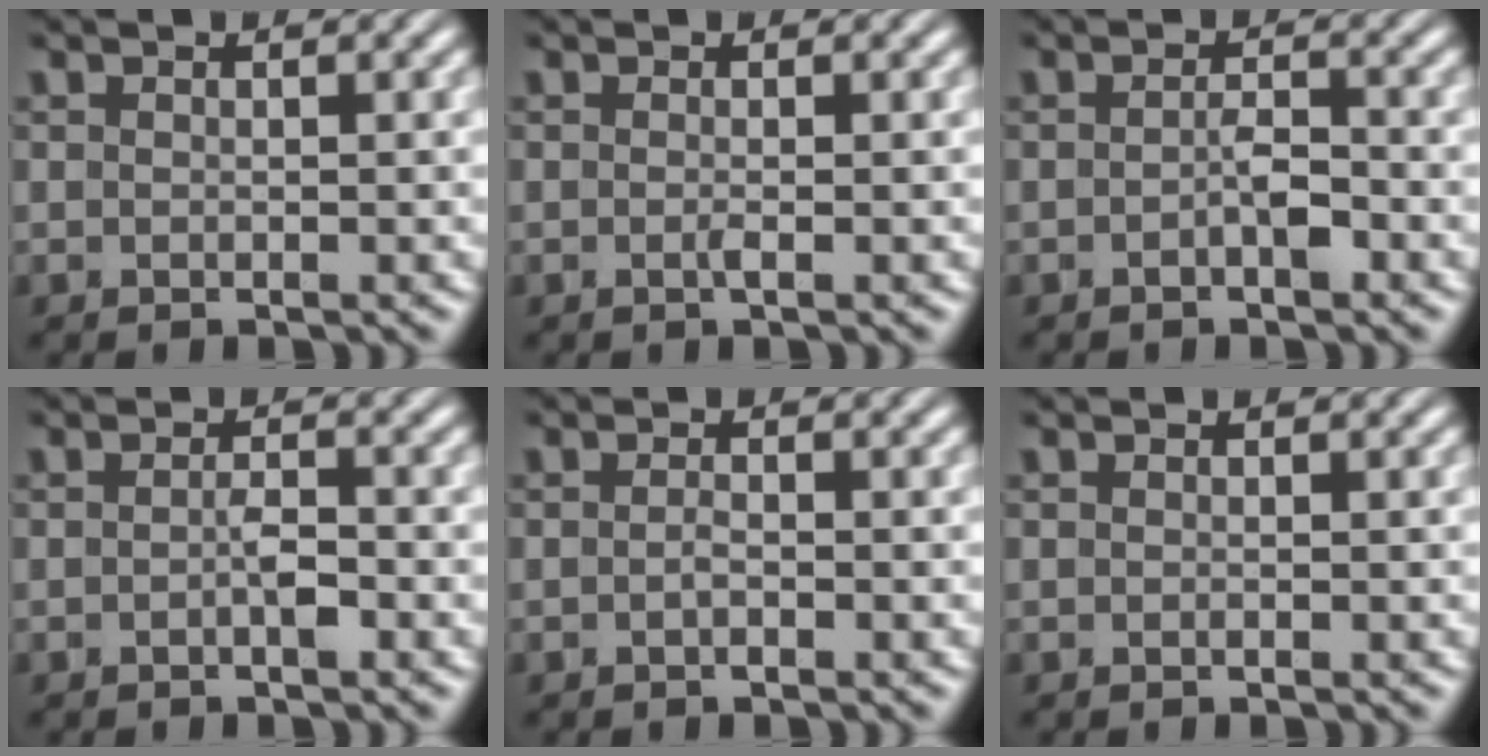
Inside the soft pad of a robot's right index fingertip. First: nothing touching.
{"total": 0.6, "force": [-0.2, -0.3, 0.5], "torque": [-0.006, -0.001, -0.005]}
{"total": 1.7, "force": [-0.7, 0.4, 1.5], "torque": [-0.021, -0.001, -0.015]}
{"total": 1.5, "force": [-0.4, 0.2, 1.4], "torque": [-0.021, -0.001, -0.011]}
{"total": 0.9, "force": [-0.5, 0.0, 0.7], "torque": [-0.012, -0.001, -0.012]}
{"total": 0.0}